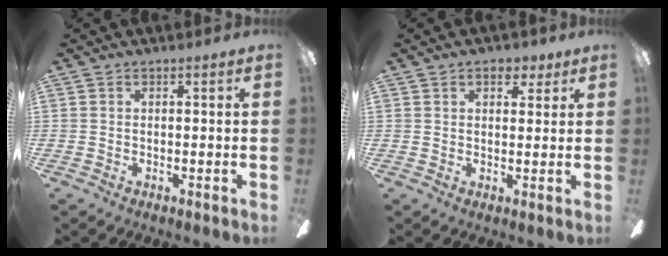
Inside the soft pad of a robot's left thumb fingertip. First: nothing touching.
{"total": 4.0, "force": [2.7, 2.2, 2.1], "torque": [-0.013, -0.009, 0.043]}